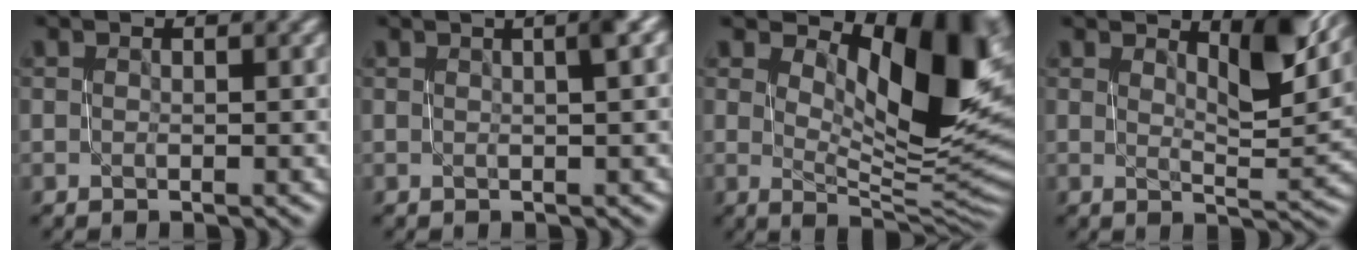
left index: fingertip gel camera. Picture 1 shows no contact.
{"total": 3.4, "force": [0.9, 0.9, 3.2], "torque": [-0.024, 0.014, 0.004]}
{"total": 11.2, "force": [3.4, 5.2, 9.3], "torque": [-0.114, -0.010, 0.066]}
{"total": 5.4, "force": [3.1, 1.3, 4.2], "torque": [-0.054, -0.005, 0.053]}